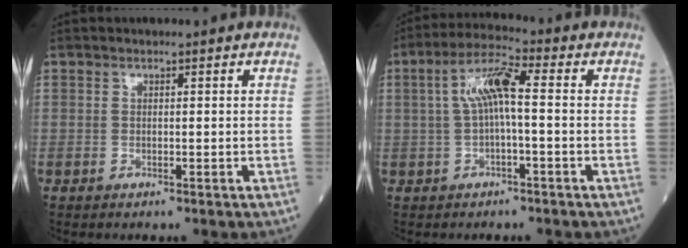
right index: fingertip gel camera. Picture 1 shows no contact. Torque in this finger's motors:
{"motor_torque": [1.43, 0.16, 0.70, 0.20]}